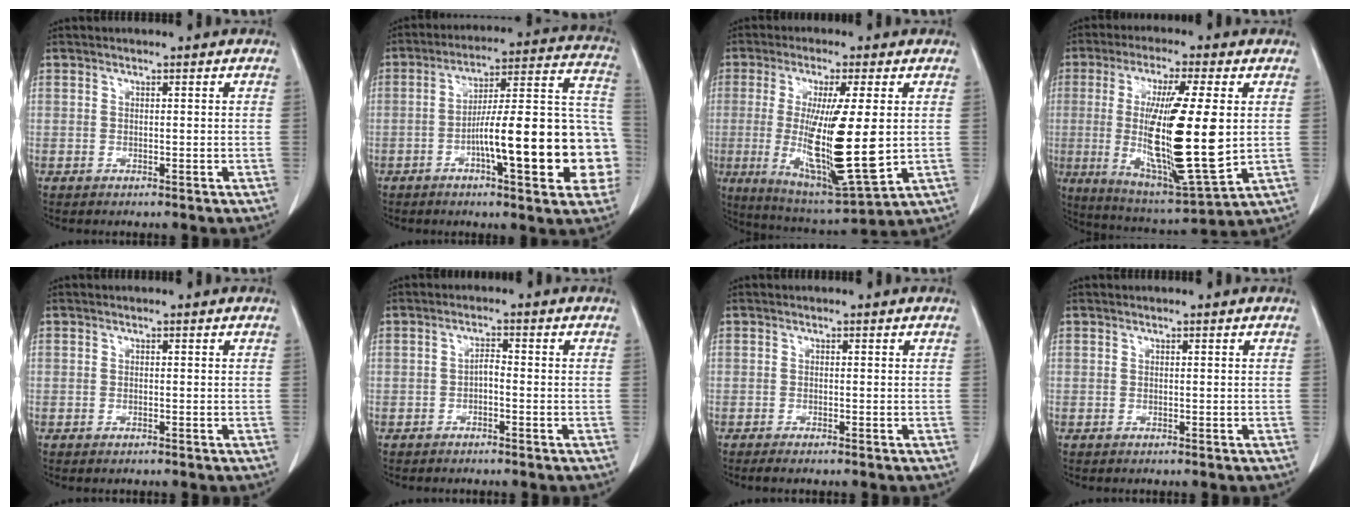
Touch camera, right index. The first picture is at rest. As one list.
[{"total": 20.5, "force": [-5.3, 3.6, 19.5], "torque": [-0.212, 0.040, -0.068]}, {"total": 17.3, "force": [-0.6, 1.8, 17.2], "torque": [-0.323, -0.036, -0.001]}, {"total": 19.5, "force": [0.3, 2.2, 19.4], "torque": [-0.363, -0.025, 0.011]}, {"total": 0.0}, {"total": 1.6, "force": [-0.7, 0.5, 1.4], "torque": [-0.023, 0.005, -0.013]}, {"total": 1.6, "force": [-1.3, 0.0, 0.9], "torque": [-0.012, -0.003, -0.018]}, {"total": 0.0}]